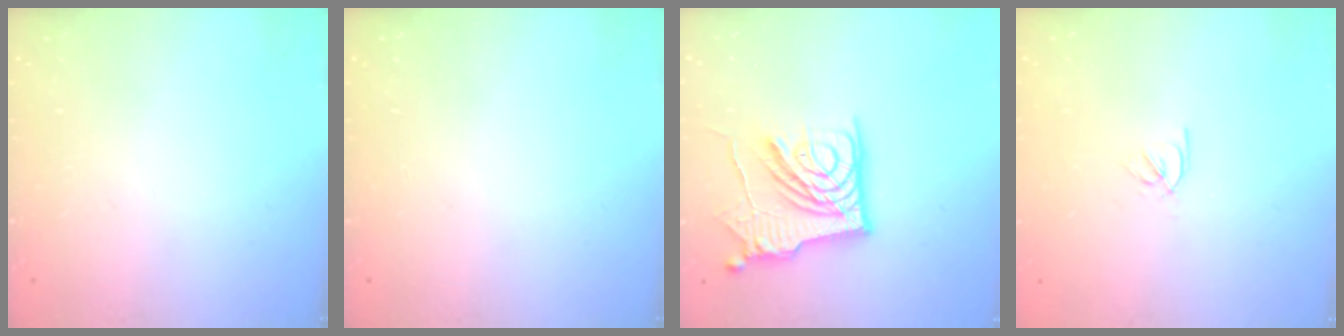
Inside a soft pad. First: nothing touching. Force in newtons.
{"total": 0.0}
{"total": 14.2, "press": 14.1, "slide": 1.1}
{"total": 2.5, "press": 2.4, "slide": 0.7}